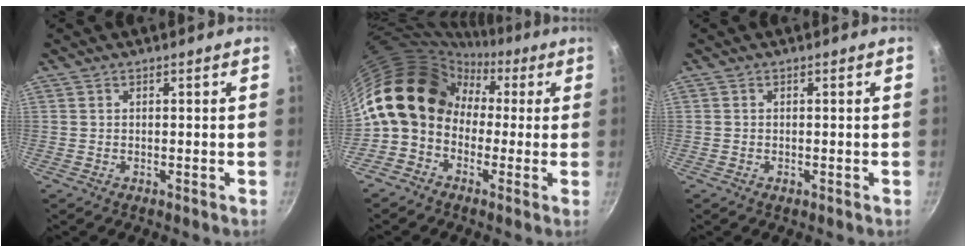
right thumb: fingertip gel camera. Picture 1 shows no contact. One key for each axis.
{"total": 16.1, "fx": 0.3, "fy": 13.2, "fz": 9.3, "tx": -0.130, "ty": 0.055, "tz": -0.018}
{"total": 0.6, "fx": -0.3, "fy": 0.5, "fz": 0.3, "tx": -0.004, "ty": 0.001, "tz": -0.007}